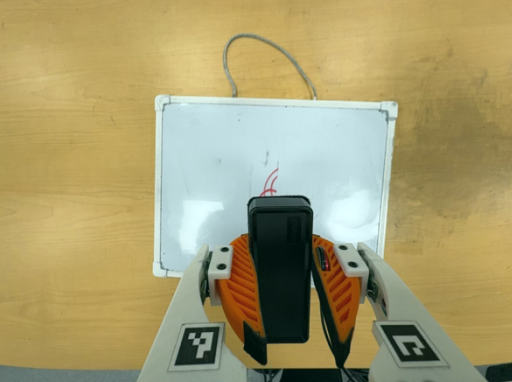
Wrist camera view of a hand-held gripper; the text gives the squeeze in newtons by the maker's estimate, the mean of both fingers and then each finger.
{"total": 10.2, "left": 8.5, "right": 11.9}